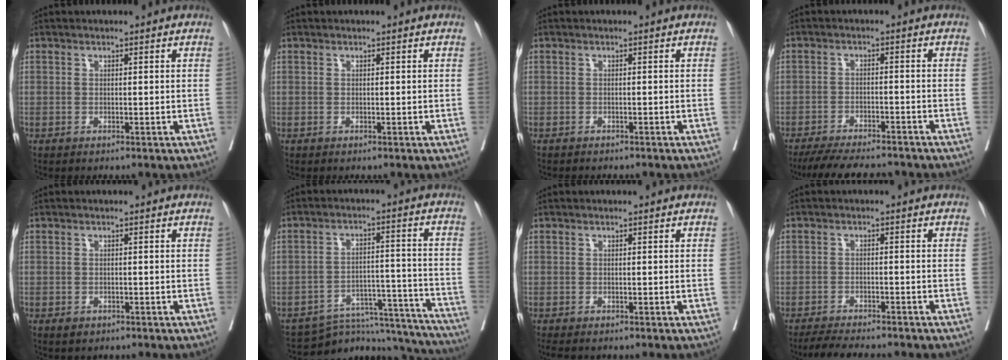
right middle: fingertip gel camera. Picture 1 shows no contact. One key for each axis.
{"total": 0.0}
{"total": 3.1, "fx": -2.8, "fy": 0.7, "fz": 1.1, "tx": -0.020, "ty": -0.004, "tz": -0.033}
{"total": 11.2, "fx": -10.1, "fy": 2.1, "fz": 4.4, "tx": -0.065, "ty": -0.007, "tz": -0.145}
{"total": 1.2, "fx": -0.7, "fy": 0.8, "fz": 0.5, "tx": -0.009, "ty": 0.001, "tz": -0.005}
{"total": 18.0, "fx": -17.6, "fy": 3.1, "fz": 2.3, "tx": -0.019, "ty": 0.040, "tz": -0.233}
{"total": 1.4, "fx": -1.2, "fy": 0.4, "fz": 0.6, "tx": -0.013, "ty": -0.007, "tz": -0.020}
{"total": 6.8, "fx": -6.2, "fy": 0.9, "fz": 2.7, "tx": -0.037, "ty": -0.015, "tz": -0.097}